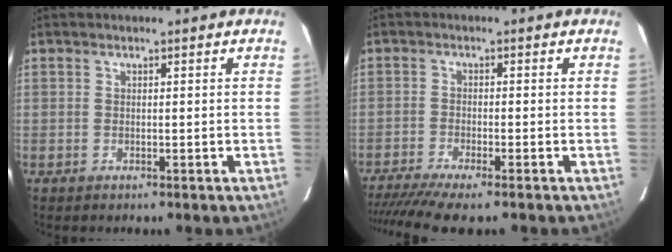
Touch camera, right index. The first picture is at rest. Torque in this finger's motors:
{"motor_torque": [1.05, -0.99, 0.35, 0.13]}